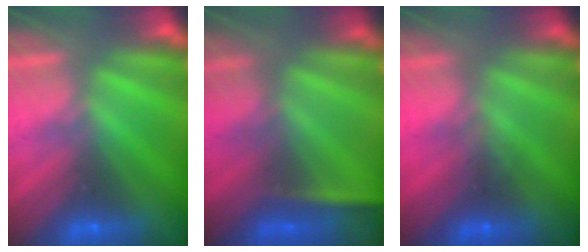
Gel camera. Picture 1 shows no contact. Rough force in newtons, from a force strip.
{"total": 2.9}
{"total": 1.3}